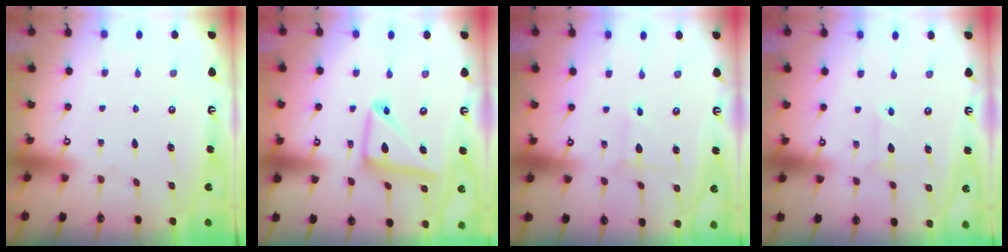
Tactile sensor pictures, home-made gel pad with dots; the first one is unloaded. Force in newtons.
{"total": 12.8, "press": 12.7, "slide": 1.2}
{"total": 0.8, "press": 0.8, "slide": 0.0}
{"total": 2.0, "press": 2.0, "slide": 0.5}